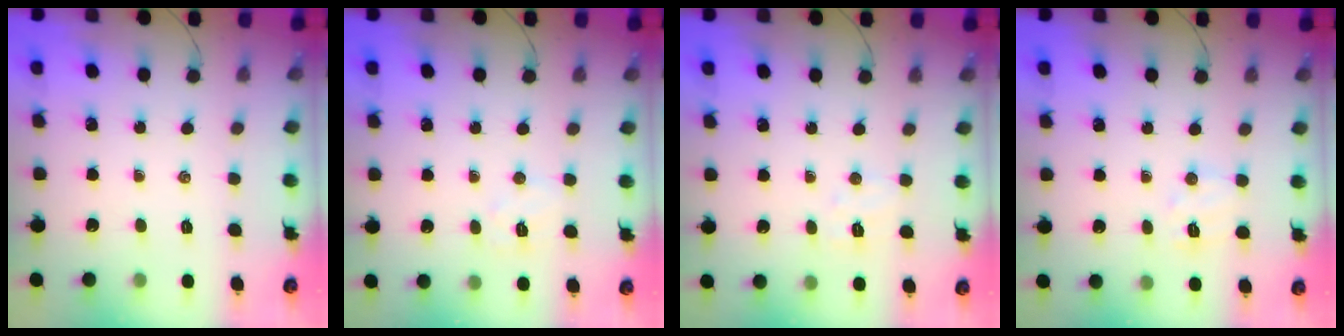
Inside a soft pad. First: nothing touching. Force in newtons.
{"total": 4.9, "press": 4.7, "slide": 1.0}
{"total": 4.9, "press": 4.8, "slide": 1.0}
{"total": 6.3, "press": 6.2, "slide": 1.1}